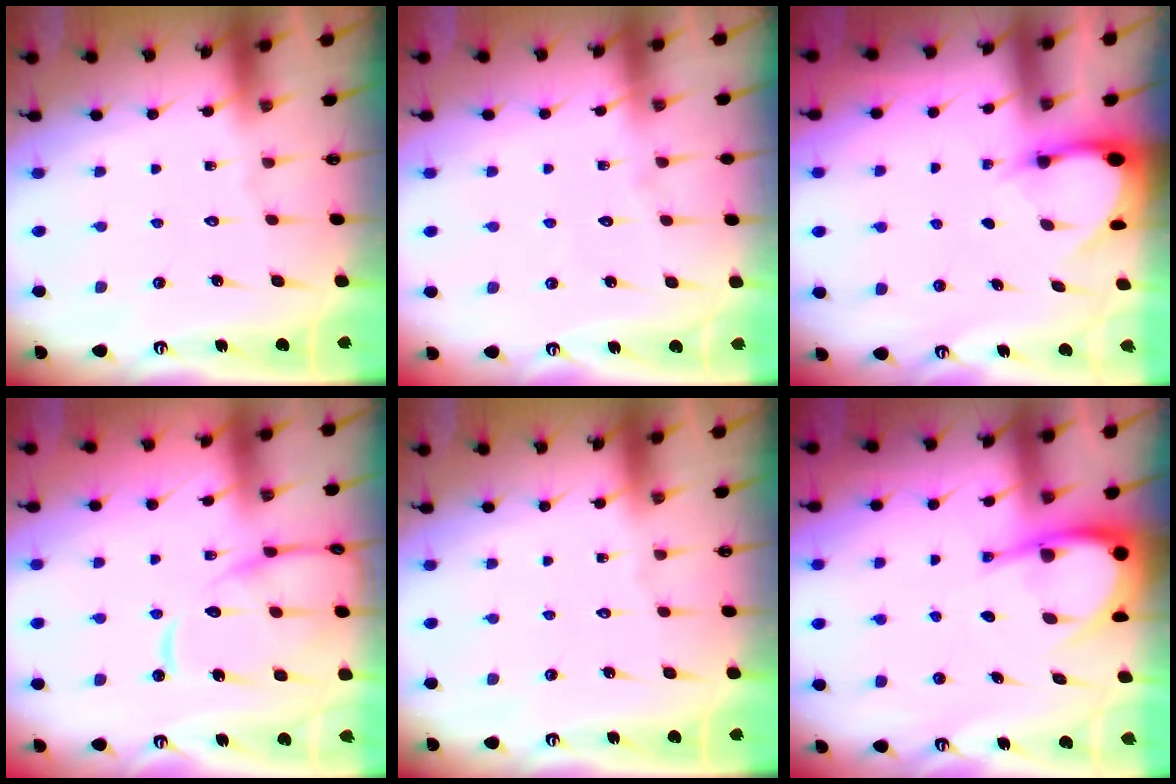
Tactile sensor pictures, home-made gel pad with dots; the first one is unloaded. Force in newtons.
{"total": 4.1, "press": 4.1, "slide": 0.5}
{"total": 3.1, "press": 3.1, "slide": 0.2}
{"total": 13.1, "press": 13.0, "slide": 1.3}
{"total": 0.0}
{"total": 7.7, "press": 7.6, "slide": 0.9}